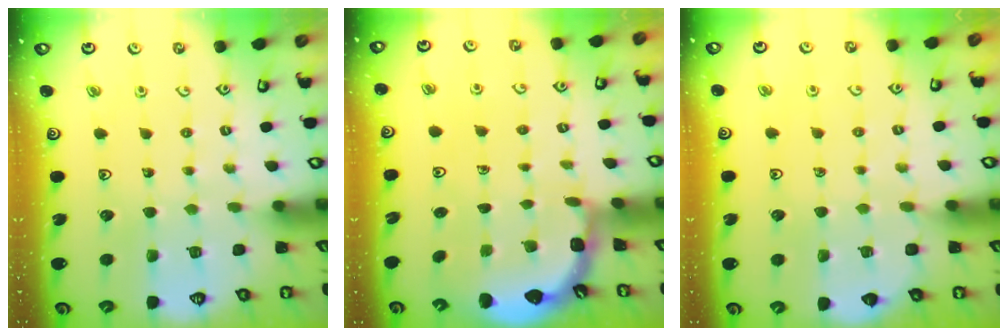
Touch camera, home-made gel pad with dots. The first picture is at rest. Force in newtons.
{"total": 2.0, "press": 2.0, "slide": 0.2}
{"total": 1.5, "press": 1.5, "slide": 0.3}